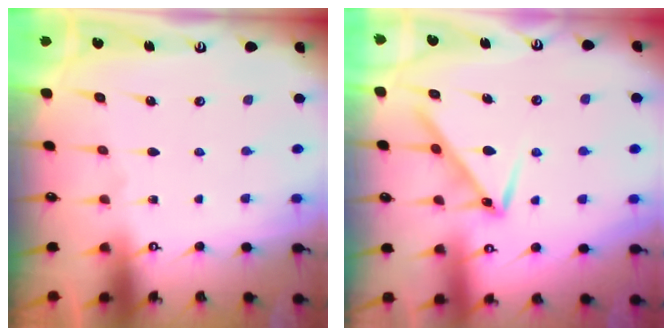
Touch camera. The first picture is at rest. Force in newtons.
{"total": 9.9, "press": 9.9, "slide": 0.5}